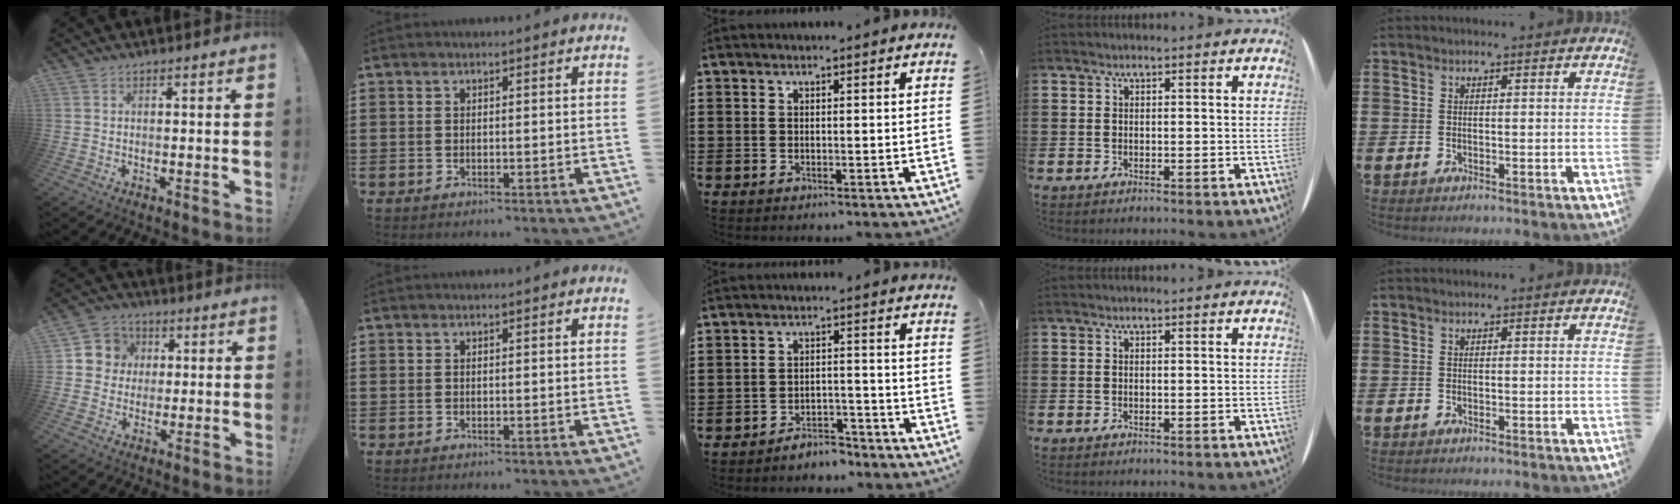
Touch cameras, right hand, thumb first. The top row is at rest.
{"thumb": {"total": 8.3, "force": [0.5, 8.1, 1.7], "torque": [-0.016, 0.005, 0.015]}, "middle": {"total": 3.6, "force": [-3.6, 0.4, 0.1], "torque": [-0.009, 0.003, -0.074]}}